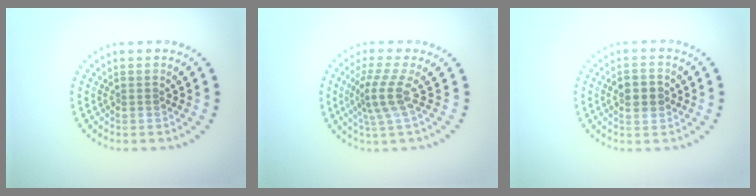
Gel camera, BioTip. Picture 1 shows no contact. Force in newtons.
{"total": 3.2, "press": 2.3, "slide": 2.3}
{"total": 2.6, "press": 2.6, "slide": 0.1}